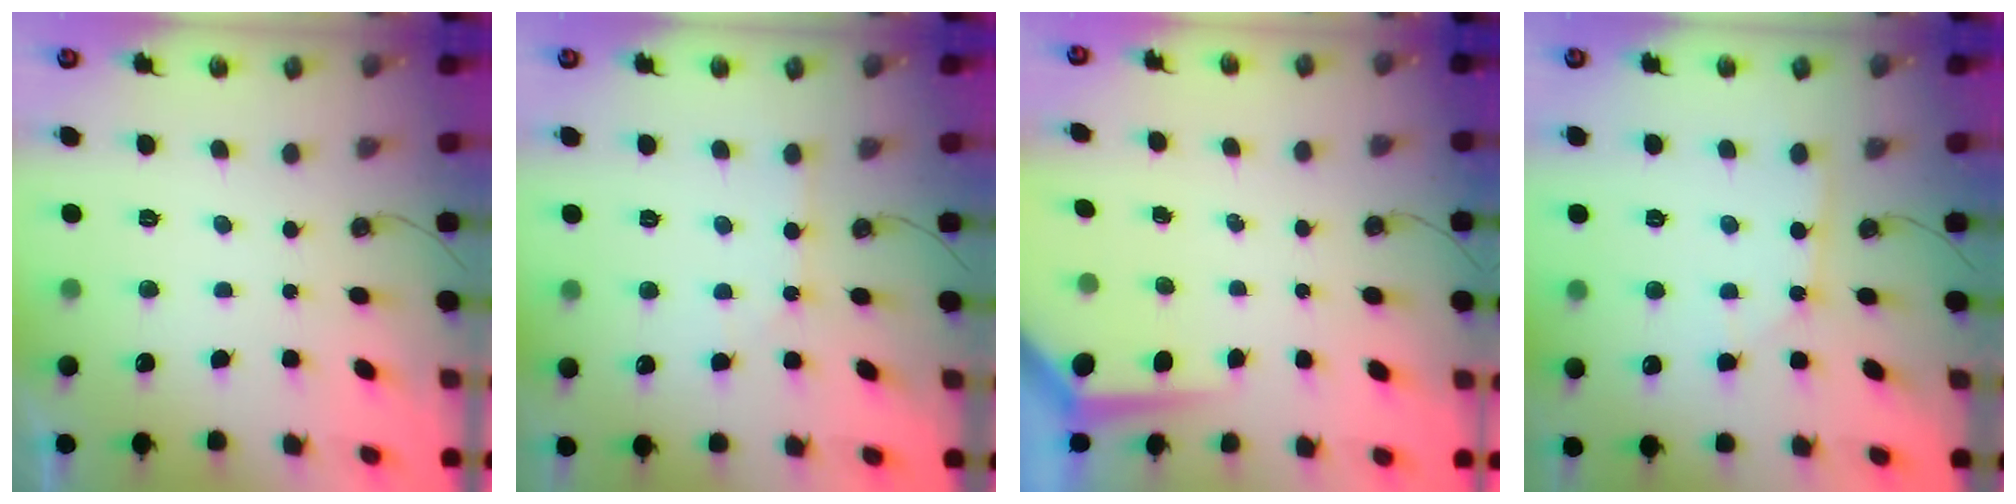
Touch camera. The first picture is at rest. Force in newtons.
{"total": 2.1, "press": 2.1, "slide": 0.3}
{"total": 4.0, "press": 4.0, "slide": 0.3}
{"total": 2.5, "press": 2.5, "slide": 0.2}